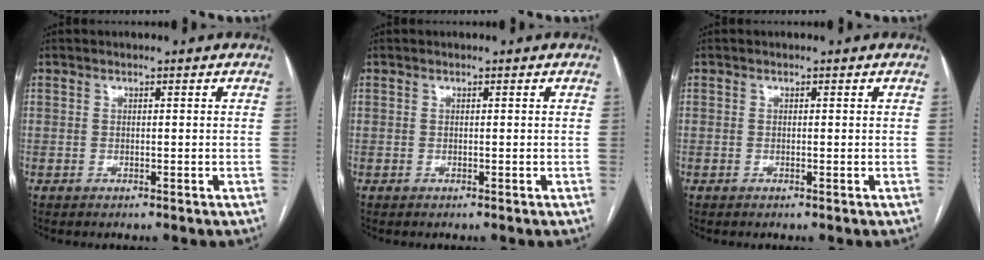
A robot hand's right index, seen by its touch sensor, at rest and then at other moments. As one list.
[{"total": 0.0}, {"total": 0.0}]